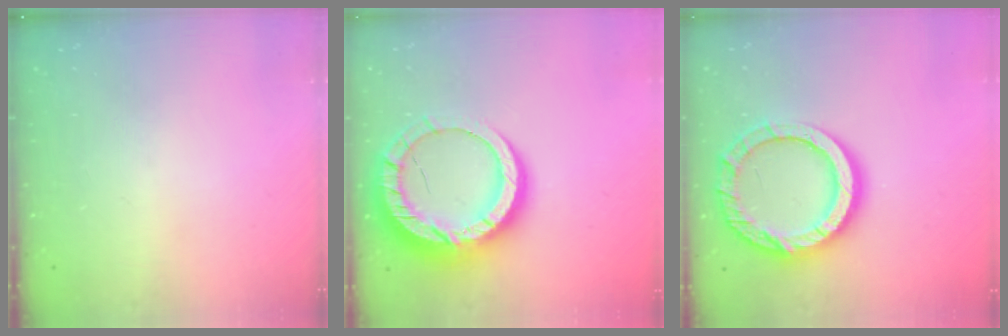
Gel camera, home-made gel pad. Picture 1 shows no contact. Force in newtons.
{"total": 17.9, "press": 17.9, "slide": 1.4}
{"total": 16.8, "press": 16.7, "slide": 1.8}